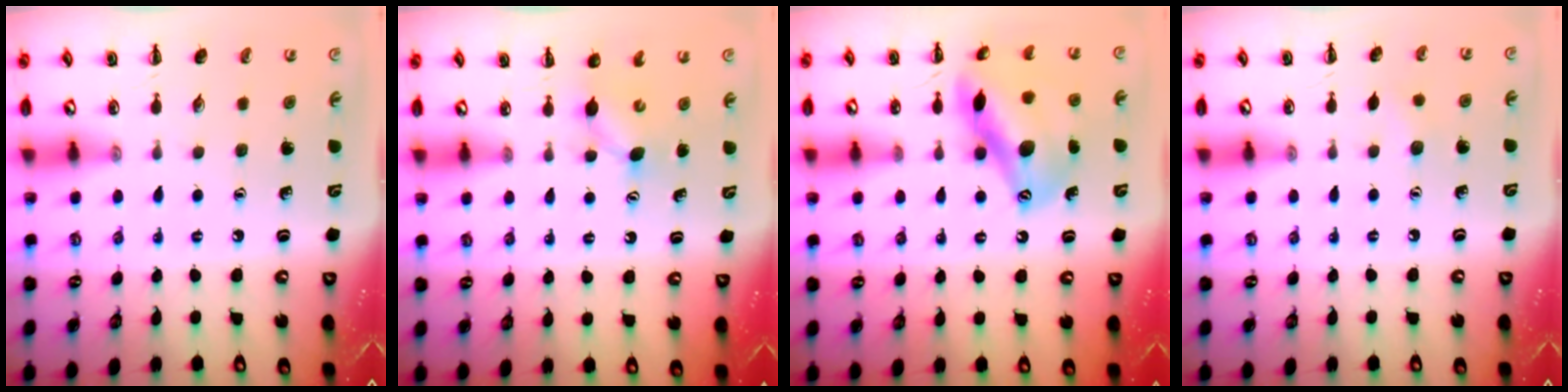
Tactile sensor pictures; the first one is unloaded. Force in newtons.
{"total": 4.4, "press": 4.3, "slide": 1.1}
{"total": 15.8, "press": 15.5, "slide": 2.9}
{"total": 5.0, "press": 4.9, "slide": 1.0}